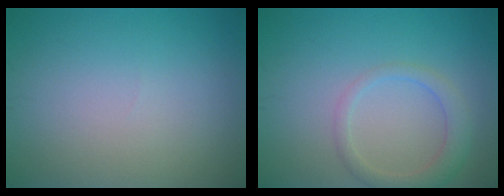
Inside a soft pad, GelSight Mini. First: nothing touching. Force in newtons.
{"total": 2.6, "press": 2.6, "slide": 0.1}